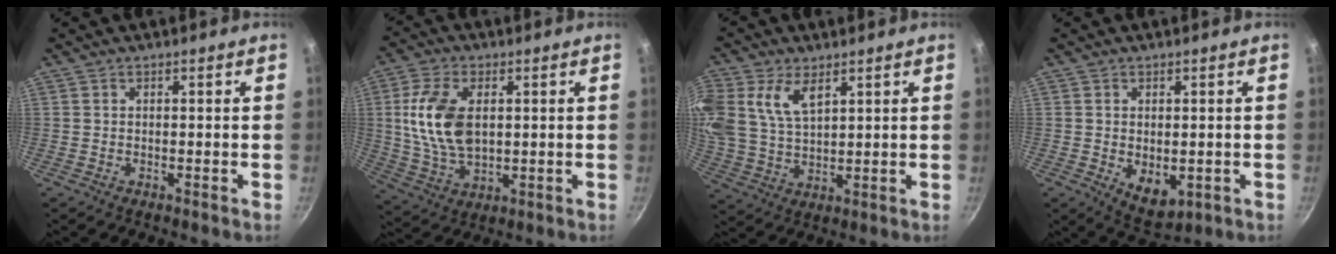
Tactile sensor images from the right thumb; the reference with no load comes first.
{"total": 13.3, "force": [2.0, 8.0, 10.5], "torque": [-0.193, -0.010, 0.044]}
{"total": 11.4, "force": [5.1, 6.8, 7.6], "torque": [-0.155, -0.014, 0.104]}
{"total": 6.4, "force": [-0.7, 4.1, 4.9], "torque": [-0.062, -0.014, 0.003]}